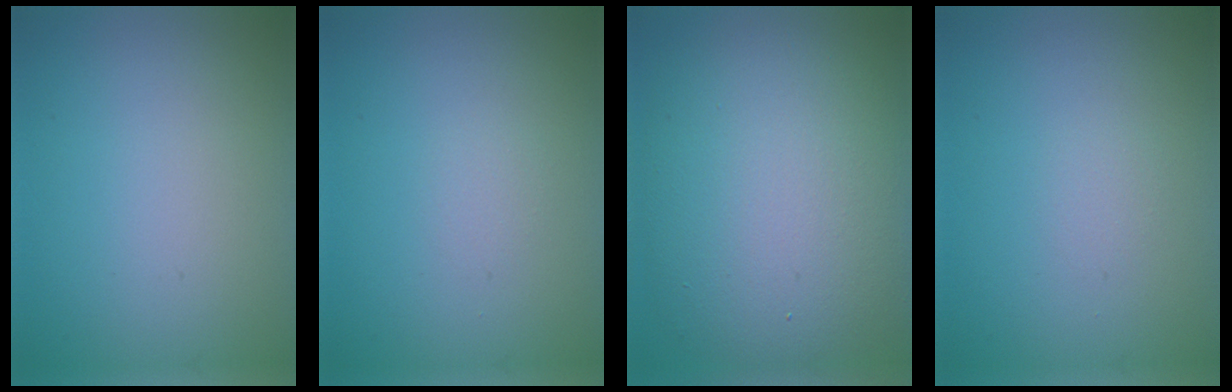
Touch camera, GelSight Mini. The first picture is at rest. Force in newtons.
{"total": 0.5, "press": 0.5, "slide": 0.1}
{"total": 12.2, "press": 12.2, "slide": 0.3}
{"total": 0.5, "press": 0.5, "slide": 0.1}